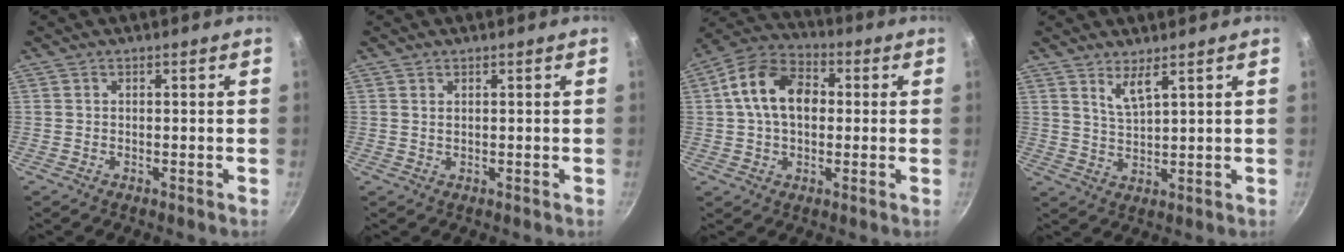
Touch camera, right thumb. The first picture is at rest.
{"total": 0.9, "force": [0.5, 0.5, 0.6], "torque": [-0.010, 0.000, 0.009]}
{"total": 13.2, "force": [1.5, 9.1, 9.5], "torque": [-0.138, 0.025, 0.008]}
{"total": 4.1, "force": [2.7, 0.7, 3.0], "torque": [-0.059, -0.029, 0.057]}